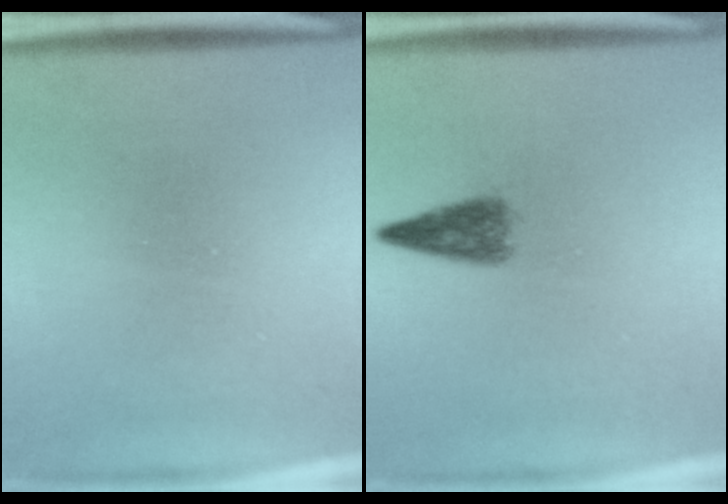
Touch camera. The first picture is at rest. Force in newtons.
{"total": 4.0}